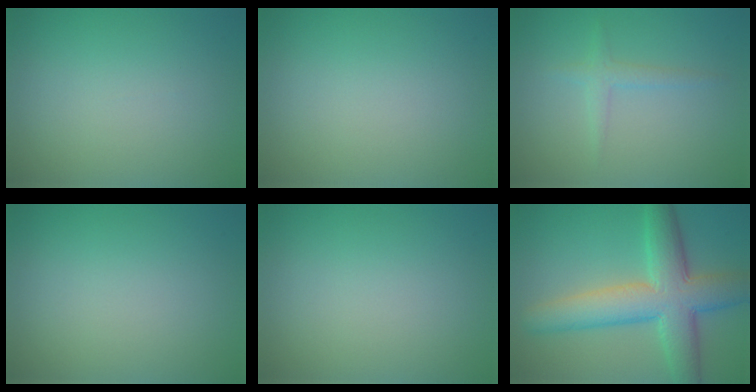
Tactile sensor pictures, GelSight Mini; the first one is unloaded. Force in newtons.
{"total": 0.0}
{"total": 1.4, "press": 1.4, "slide": 0.0}
{"total": 0.0}
{"total": 0.0}
{"total": 8.5, "press": 8.5, "slide": 0.4}